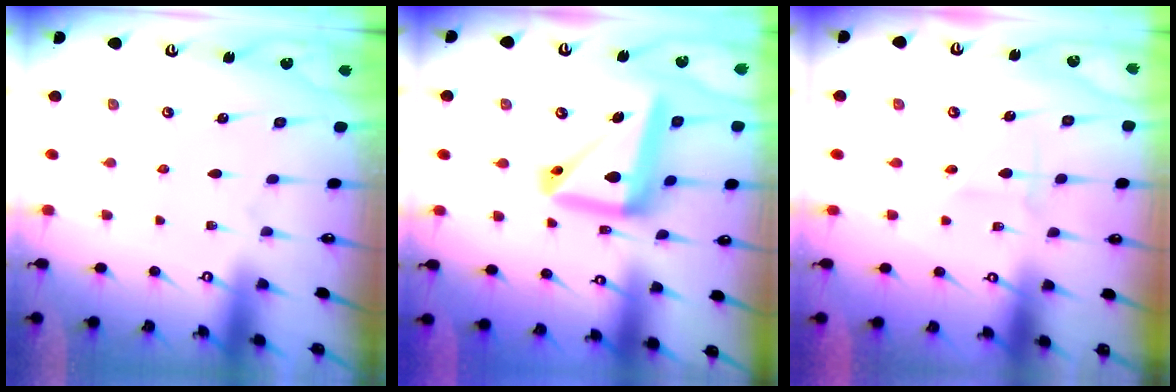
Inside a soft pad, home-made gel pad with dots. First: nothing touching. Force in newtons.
{"total": 16.9, "press": 16.8, "slide": 1.8}
{"total": 2.0, "press": 2.0, "slide": 0.2}